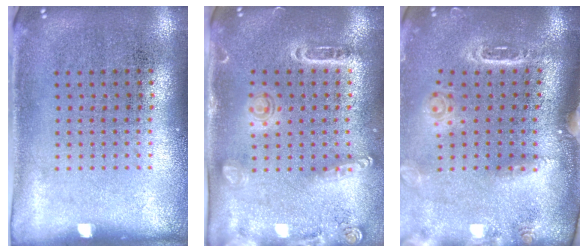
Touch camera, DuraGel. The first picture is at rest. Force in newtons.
{"total": 1.5, "press": 1.5, "slide": 0.4}
{"total": 1.8, "press": 1.7, "slide": 0.6}